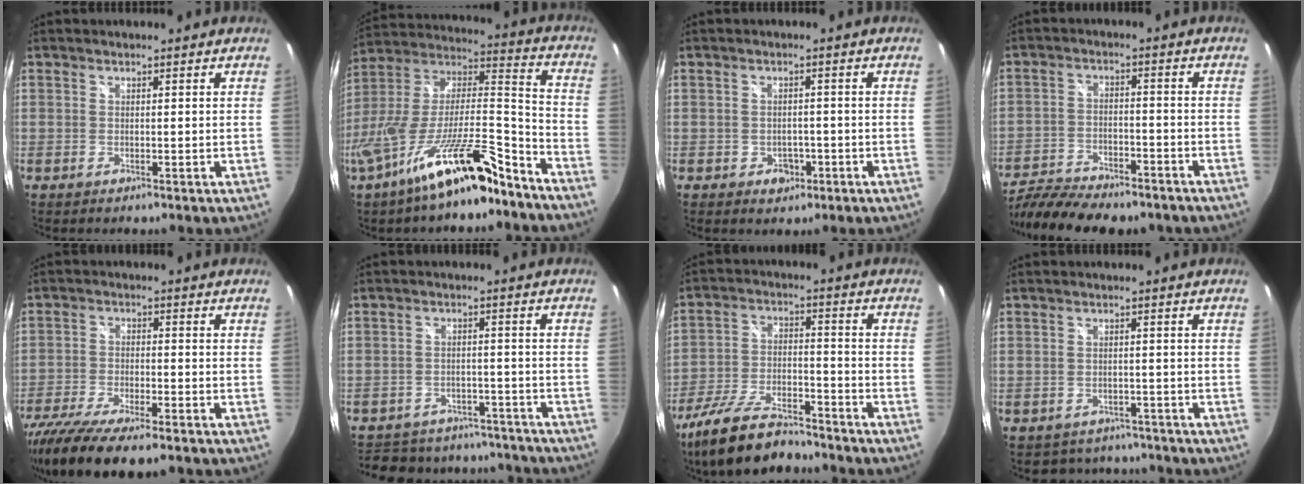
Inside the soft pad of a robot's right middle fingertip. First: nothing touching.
{"total": 21.3, "force": [-14.6, 4.4, 14.9], "torque": [-0.257, -0.018, -0.250]}
{"total": 3.2, "force": [-1.4, 2.7, 1.1], "torque": [-0.025, 0.001, -0.013]}
{"total": 15.5, "force": [-13.0, 4.6, 7.1], "torque": [-0.153, -0.028, -0.210]}
{"total": 15.0, "force": [-11.8, 3.3, 8.7], "torque": [-0.188, -0.053, -0.205]}
{"total": 21.4, "force": [-18.1, 9.1, 6.8], "torque": [-0.155, 0.032, -0.225]}
{"total": 15.7, "force": [-12.9, 4.2, 7.9], "torque": [-0.171, -0.025, -0.229]}
{"total": 7.0, "force": [-5.7, 3.8, 1.1], "torque": [-0.028, 0.005, -0.073]}